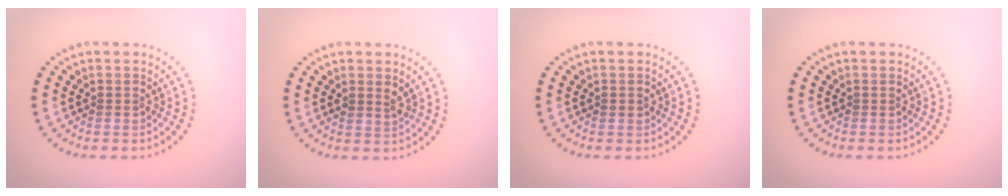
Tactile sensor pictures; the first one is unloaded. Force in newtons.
{"total": 0.9, "press": 0.8, "slide": 0.5}
{"total": 0.8, "press": 0.8, "slide": 0.2}
{"total": 0.0}